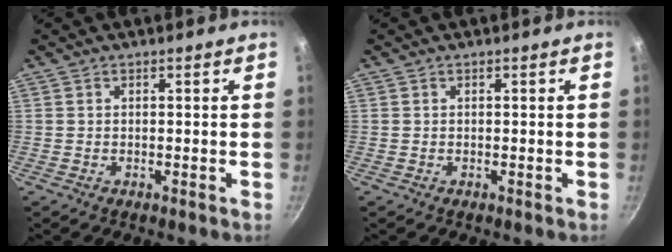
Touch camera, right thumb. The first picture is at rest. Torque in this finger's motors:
{"motor_torque": [0.00, 0.00, -0.23, 0.08, 0.01]}